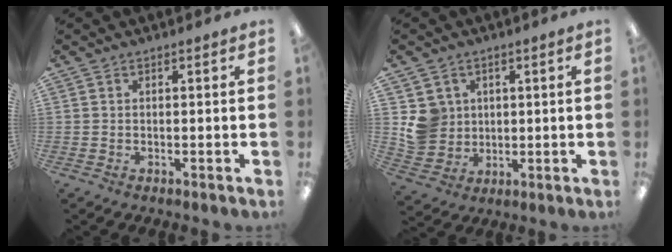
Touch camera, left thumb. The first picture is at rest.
{"total": 7.7, "force": [2.0, 7.3, 1.1], "torque": [-0.031, 0.002, 0.045]}